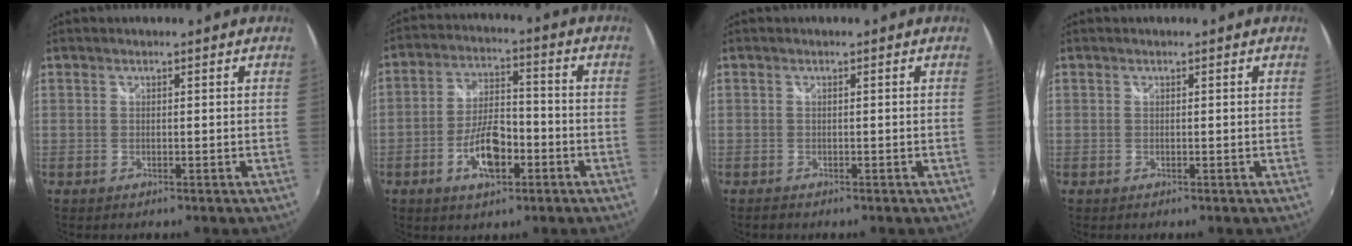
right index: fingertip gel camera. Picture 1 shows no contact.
{"total": 9.6, "force": [-4.1, 4.3, 7.6], "torque": [-0.149, 0.005, -0.065]}
{"total": 0.7, "force": [-0.7, 0.3, 0.3], "torque": [-0.009, -0.003, -0.010]}
{"total": 0.0}